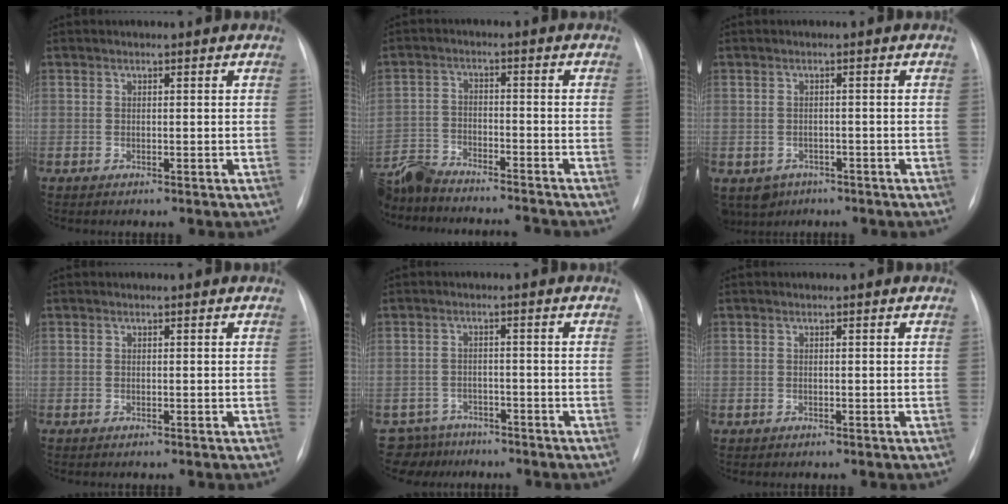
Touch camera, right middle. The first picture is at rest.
{"total": 14.3, "force": [-13.5, 2.1, 4.3], "torque": [-0.098, 0.007, -0.220]}
{"total": 4.5, "force": [-2.6, 3.6, 0.8], "torque": [-0.013, 0.004, -0.033]}
{"total": 0.0}
{"total": 5.6, "force": [-4.7, 3.0, -0.7], "torque": [0.018, 0.012, -0.074]}
{"total": 0.0}